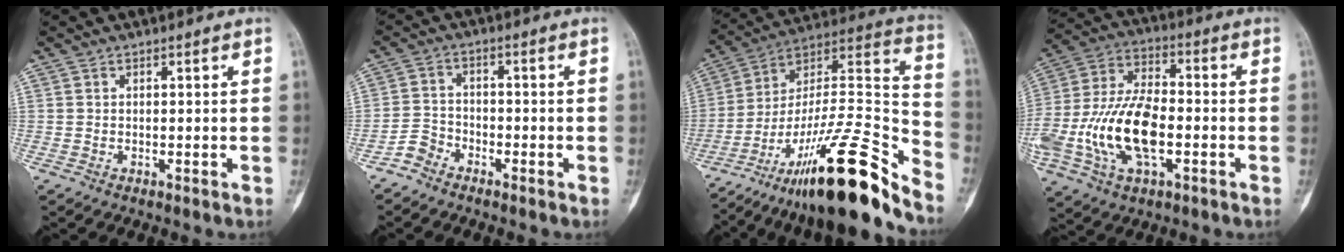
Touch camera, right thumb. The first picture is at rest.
{"total": 3.4, "force": [-2.8, 1.9, 0.0], "torque": [0.004, 0.016, -0.067]}
{"total": 28.3, "force": [-20.0, 5.1, 19.3], "torque": [-0.270, 0.105, -0.335]}
{"total": 19.3, "force": [-4.5, 9.9, 16.0], "torque": [-0.335, 0.023, -0.081]}